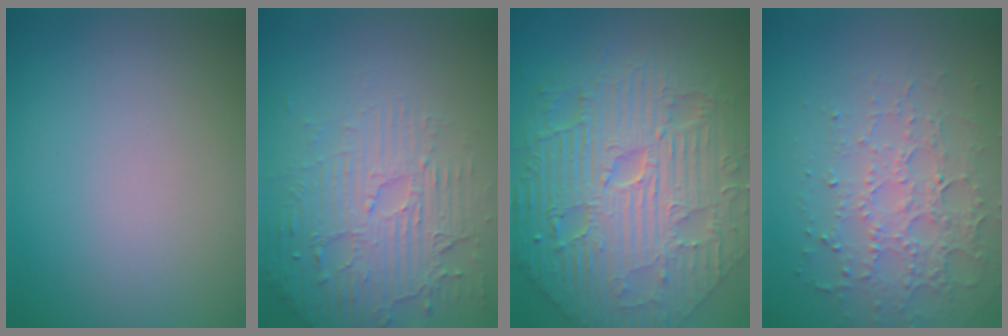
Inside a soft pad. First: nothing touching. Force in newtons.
{"total": 5.9, "press": 3.7, "slide": 4.5}
{"total": 11.6, "press": 7.7, "slide": 8.7}
{"total": 3.5, "press": 3.4, "slide": 0.9}